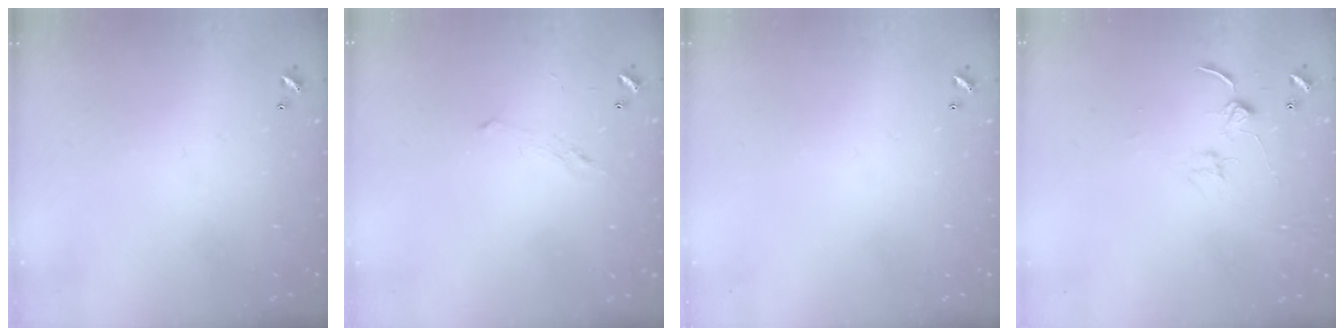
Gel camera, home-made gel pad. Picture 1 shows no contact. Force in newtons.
{"total": 0.8, "press": 0.1, "slide": 0.8}
{"total": 0.0}
{"total": 2.4, "press": 2.3, "slide": 0.4}